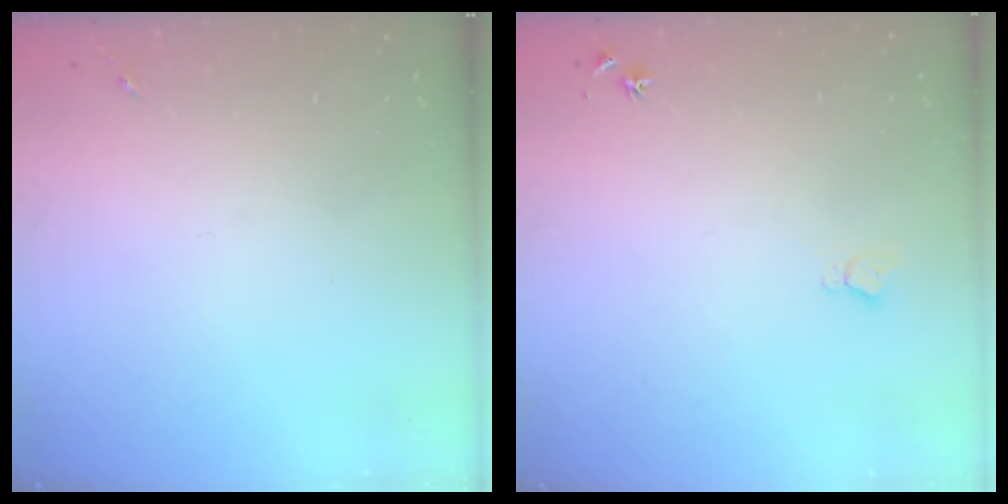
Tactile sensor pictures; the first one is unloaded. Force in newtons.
{"total": 3.9, "press": 3.9, "slide": 0.4}